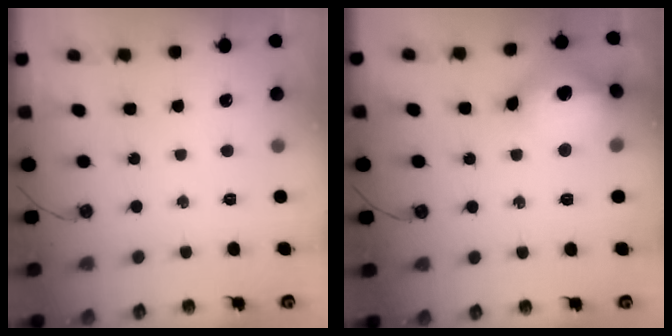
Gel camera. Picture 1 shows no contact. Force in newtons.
{"total": 17.9, "press": 17.3, "slide": 4.3}